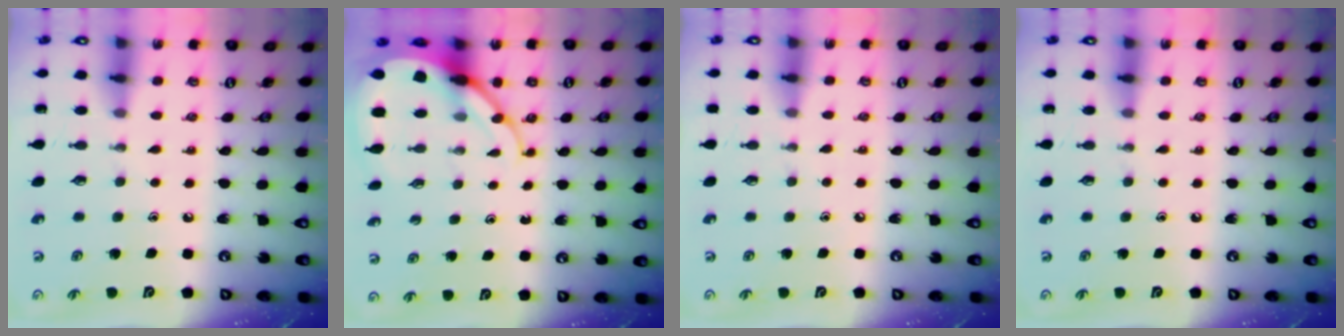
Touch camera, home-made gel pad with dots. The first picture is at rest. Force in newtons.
{"total": 8.9, "press": 8.9, "slide": 0.8}
{"total": 3.3, "press": 3.3, "slide": 0.6}
{"total": 0.0}